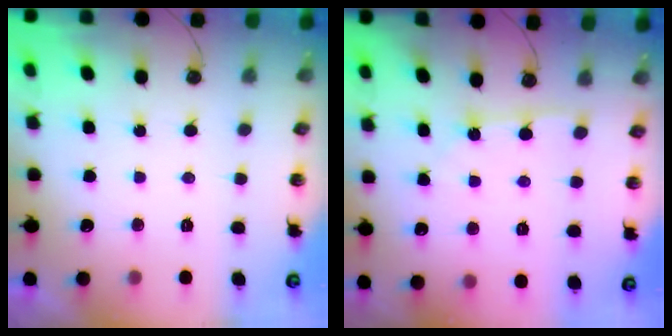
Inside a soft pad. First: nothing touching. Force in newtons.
{"total": 2.6, "press": 2.6, "slide": 0.0}